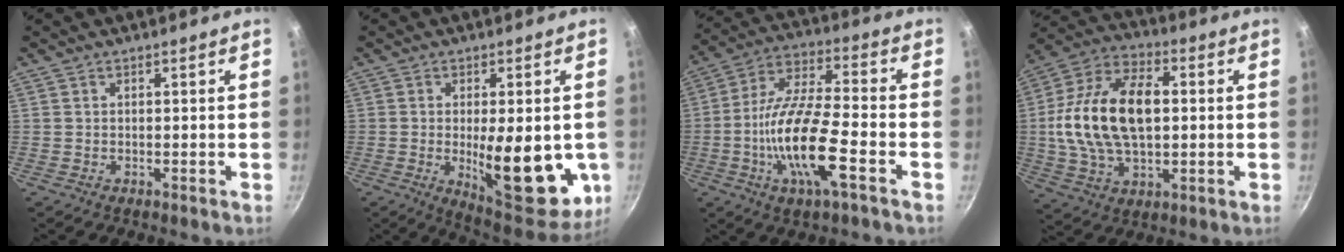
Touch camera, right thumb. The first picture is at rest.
{"total": 18.4, "force": [-2.6, 7.1, 16.8], "torque": [-0.196, -0.021, -0.023]}
{"total": 16.6, "force": [-5.4, 4.7, 14.9], "torque": [-0.285, 0.029, -0.113]}
{"total": 20.6, "force": [1.1, 12.1, 16.6], "torque": [-0.296, 0.022, 0.011]}